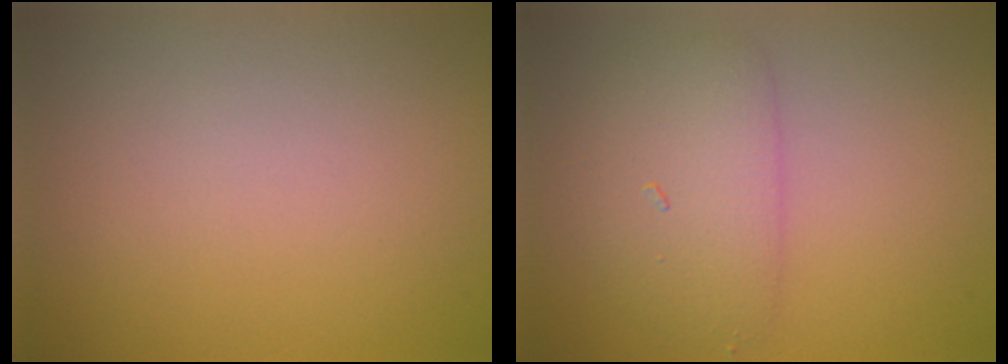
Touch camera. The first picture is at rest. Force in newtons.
{"total": 3.5, "press": 3.5, "slide": 0.1}